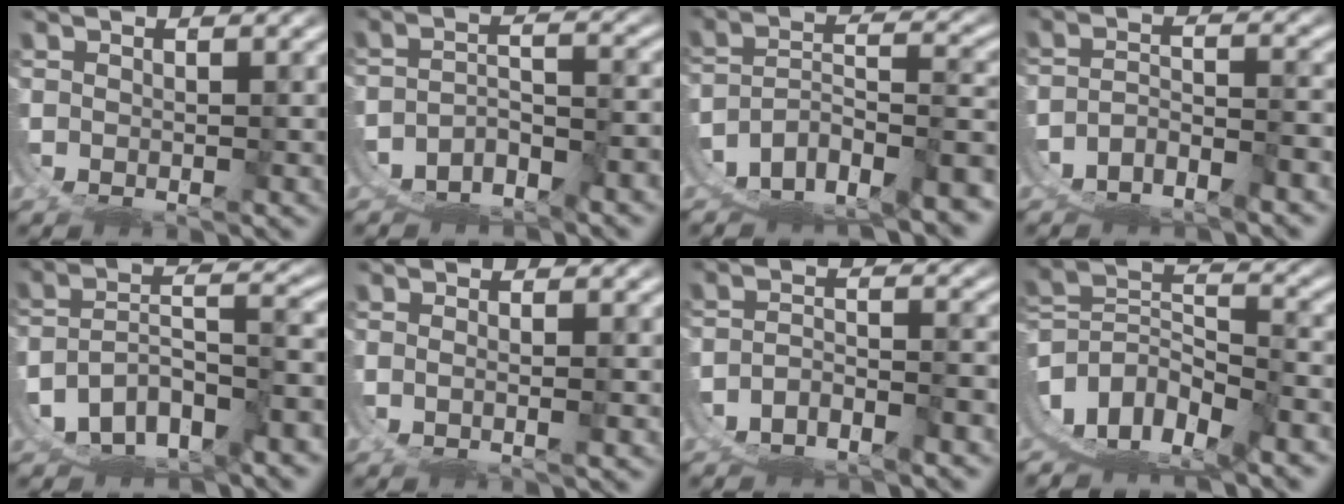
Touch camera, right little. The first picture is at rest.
{"total": 6.9, "force": [-5.1, 4.4, 1.6], "torque": [-0.039, -0.024, -0.079]}
{"total": 13.8, "force": [-7.8, 10.3, 4.9], "torque": [-0.121, -0.057, -0.120]}
{"total": 8.5, "force": [-5.7, 6.0, 1.9], "torque": [-0.051, -0.030, -0.094]}
{"total": 10.9, "force": [-5.7, 8.5, 3.8], "torque": [-0.105, -0.028, -0.092]}
{"total": 1.0, "force": [-0.4, 0.3, 0.9], "torque": [-0.025, -0.006, -0.007]}
{"total": 7.4, "force": [-5.1, 5.1, 1.7], "torque": [-0.043, -0.024, -0.086]}
{"total": 14.2, "force": [-4.7, 11.5, 6.9], "torque": [-0.168, -0.053, -0.071]}